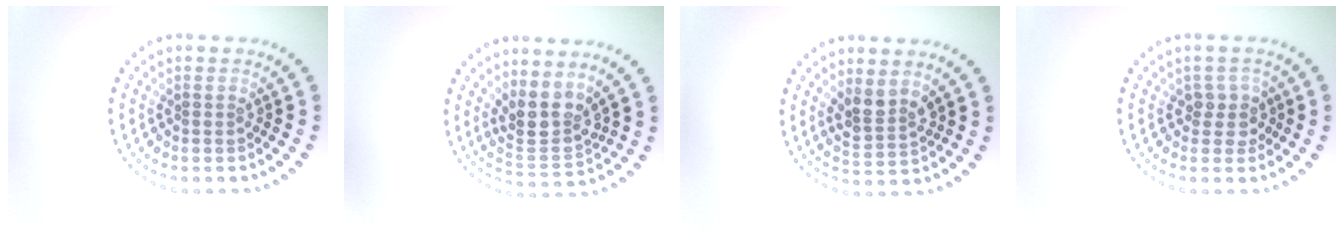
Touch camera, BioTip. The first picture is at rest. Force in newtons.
{"total": 3.6, "press": 2.8, "slide": 2.3}
{"total": 2.8, "press": 2.5, "slide": 1.2}
{"total": 2.0, "press": 1.7, "slide": 1.1}